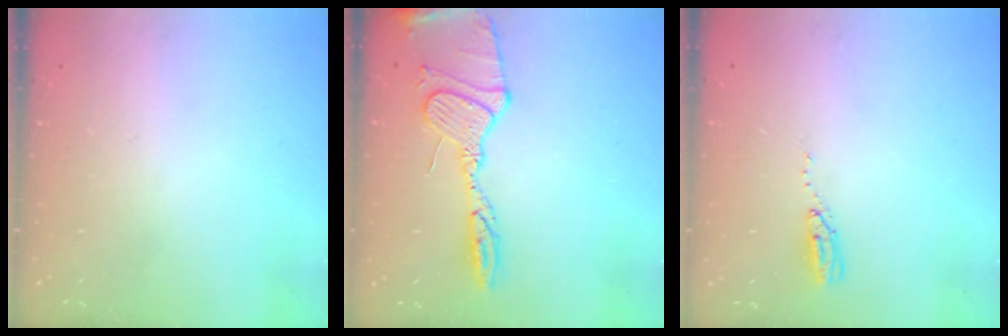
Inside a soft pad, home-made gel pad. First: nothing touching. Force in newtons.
{"total": 14.7, "press": 14.6, "slide": 1.2}
{"total": 3.8, "press": 3.8, "slide": 0.2}